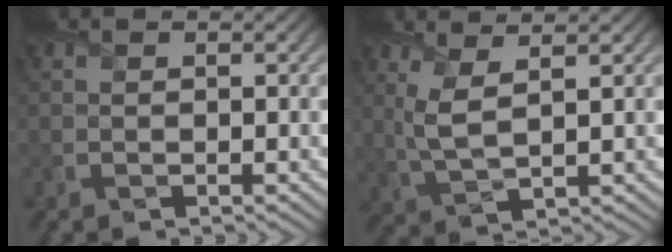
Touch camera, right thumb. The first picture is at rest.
{"total": 4.4, "force": [2.1, 1.4, 3.6], "torque": [-0.092, -0.002, 0.051]}